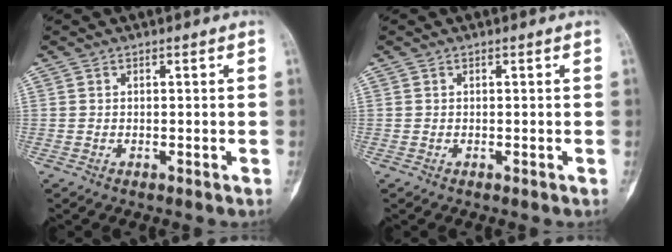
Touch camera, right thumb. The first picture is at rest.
{"total": 0.0}